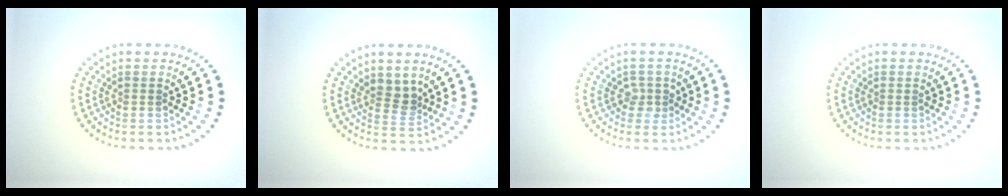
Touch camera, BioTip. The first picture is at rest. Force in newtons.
{"total": 2.2, "press": 1.7, "slide": 1.4}
{"total": 1.3, "press": 1.1, "slide": 0.8}
{"total": 0.0}